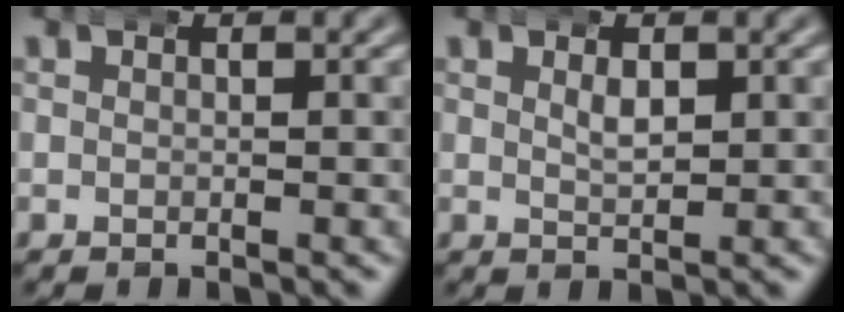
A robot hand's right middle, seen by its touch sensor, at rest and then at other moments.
{"total": 2.0, "force": [0.8, 0.9, 1.6], "torque": [-0.022, -0.004, 0.018]}